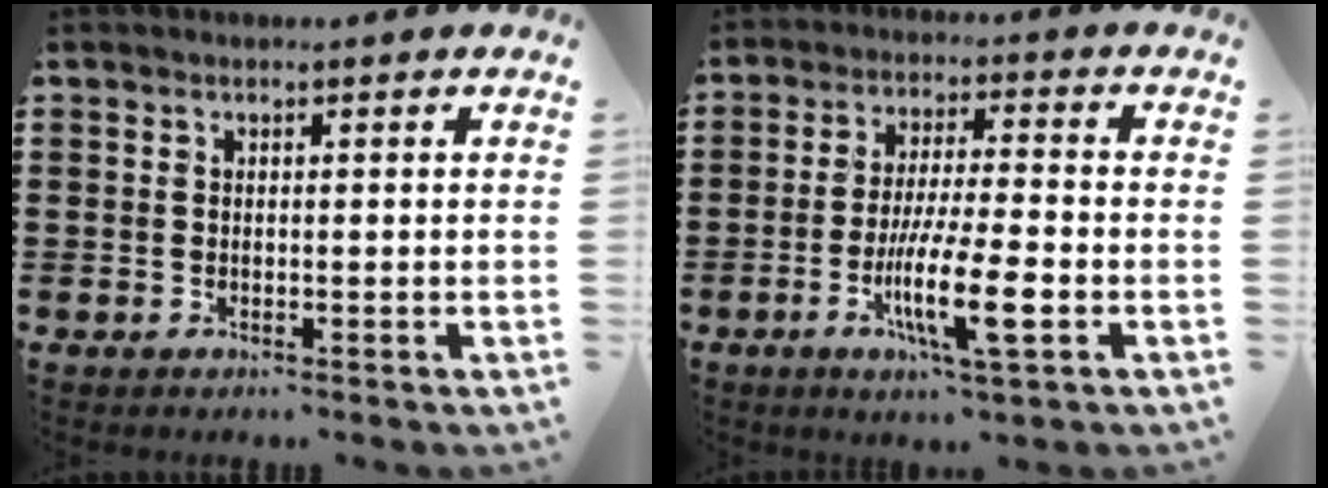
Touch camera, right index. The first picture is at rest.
{"total": 10.5, "force": [-3.7, 1.8, 9.7], "torque": [-0.188, -0.012, -0.068]}